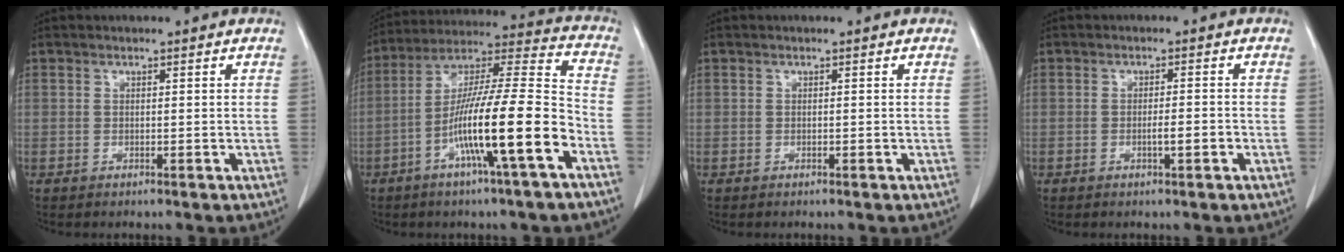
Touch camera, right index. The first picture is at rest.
{"total": 17.2, "force": [-6.6, 0.2, 15.9], "torque": [-0.284, 0.001, -0.117]}
{"total": 0.0}
{"total": 2.0, "force": [-0.7, 0.3, 1.9], "torque": [-0.034, 0.000, -0.010]}